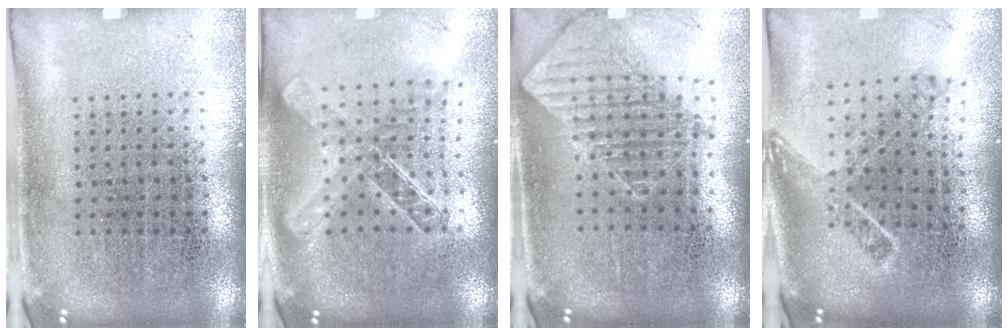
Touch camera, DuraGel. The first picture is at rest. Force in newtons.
{"total": 1.9, "press": 1.6, "slide": 1.0}
{"total": 1.2, "press": 1.1, "slide": 0.6}
{"total": 1.6, "press": 1.2, "slide": 1.1}